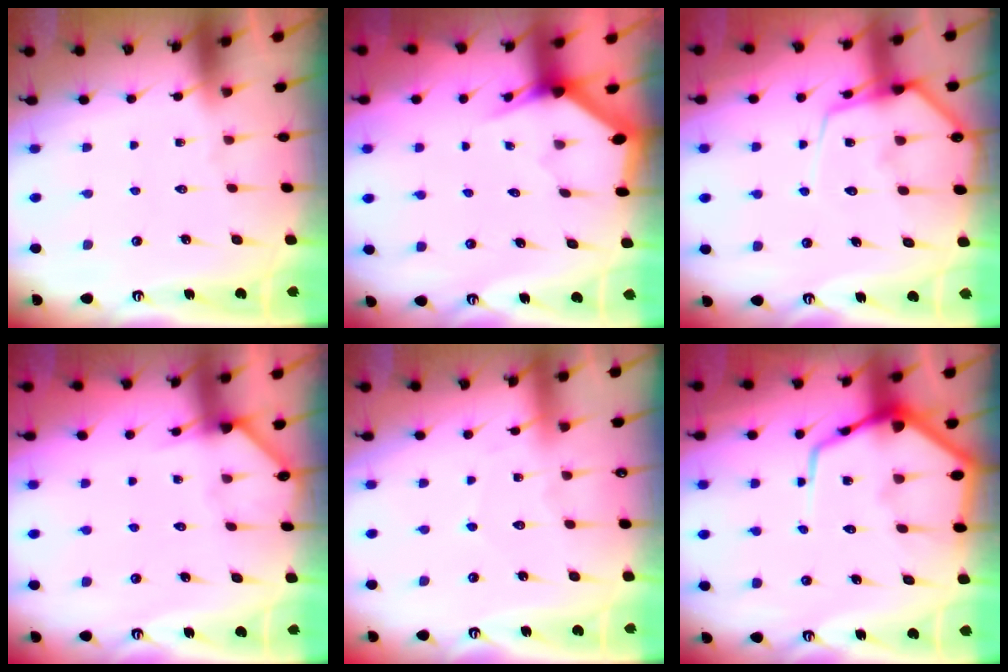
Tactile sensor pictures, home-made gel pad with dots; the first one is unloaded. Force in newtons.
{"total": 3.1, "press": 3.1, "slide": 0.0}
{"total": 9.9, "press": 9.8, "slide": 1.1}
{"total": 4.3, "press": 4.3, "slide": 0.2}
{"total": 4.2, "press": 4.2, "slide": 0.5}
{"total": 12.7, "press": 12.6, "slide": 1.2}